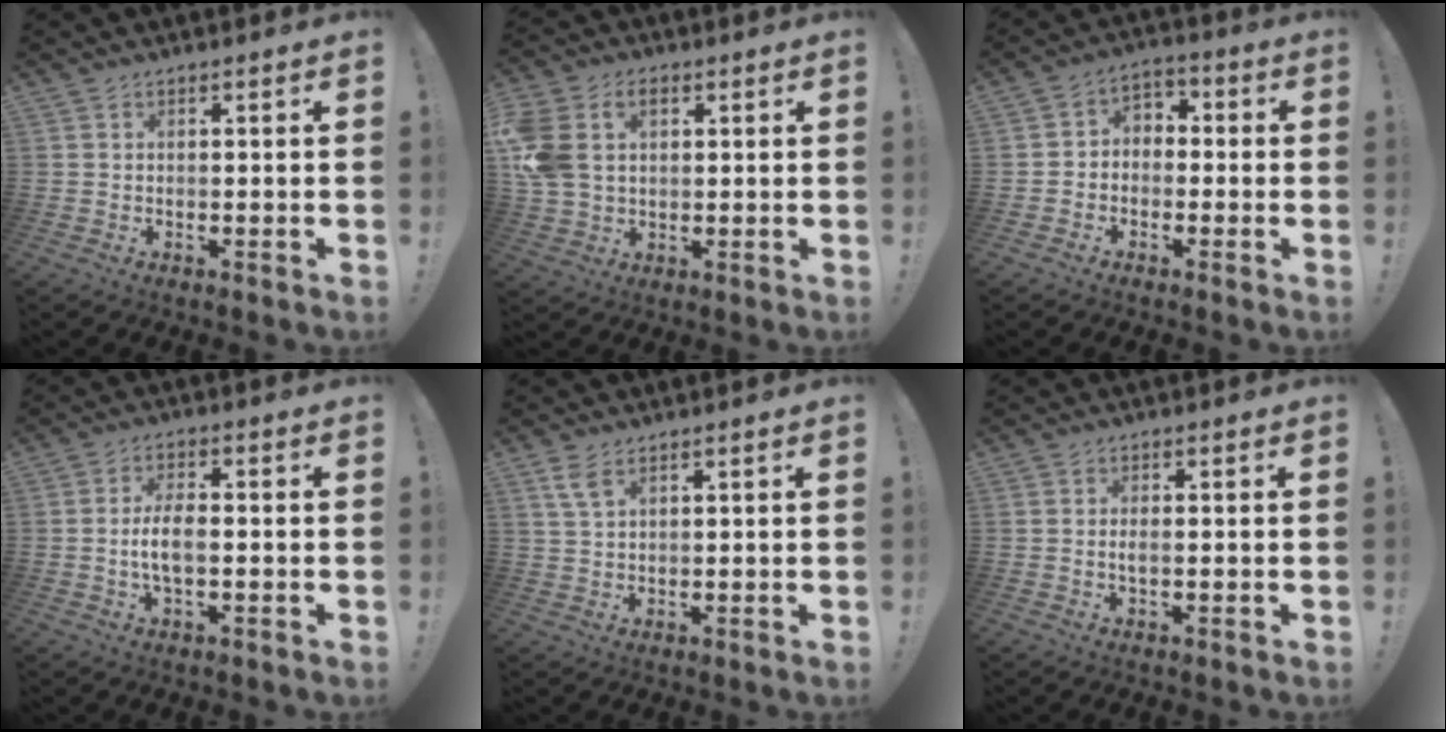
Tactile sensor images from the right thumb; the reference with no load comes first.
{"total": 11.8, "force": [3.2, 8.5, 7.4], "torque": [-0.163, -0.004, 0.062]}
{"total": 5.1, "force": [-2.6, 4.0, 1.7], "torque": [-0.031, 0.029, -0.044]}
{"total": 6.3, "force": [-1.2, 2.6, 5.7], "torque": [-0.125, 0.004, -0.022]}
{"total": 4.4, "force": [2.7, 1.6, 3.1], "torque": [-0.057, -0.010, 0.050]}
{"total": 1.7, "force": [-0.3, 0.6, 1.5], "torque": [-0.029, 0.002, -0.006]}